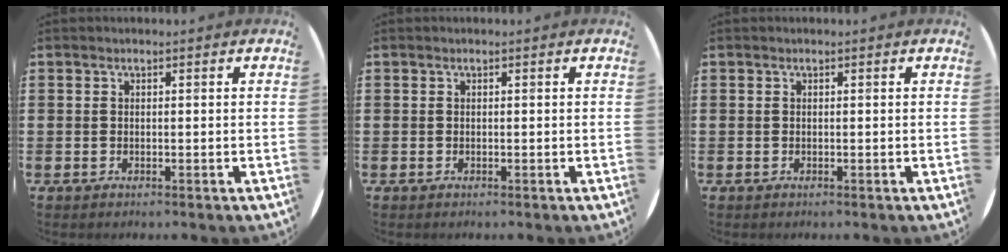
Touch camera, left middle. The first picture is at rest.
{"total": 0.0}
{"total": 0.0}